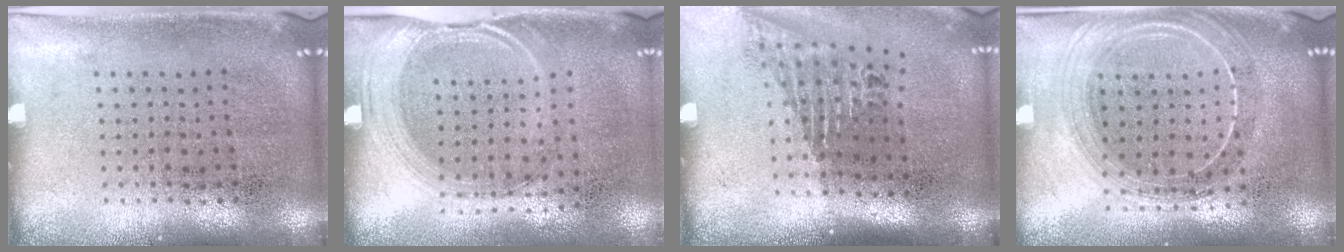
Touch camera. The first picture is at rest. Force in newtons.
{"total": 1.5, "press": 1.3, "slide": 0.8}
{"total": 1.6, "press": 1.2, "slide": 1.1}
{"total": 2.0, "press": 1.7, "slide": 0.9}